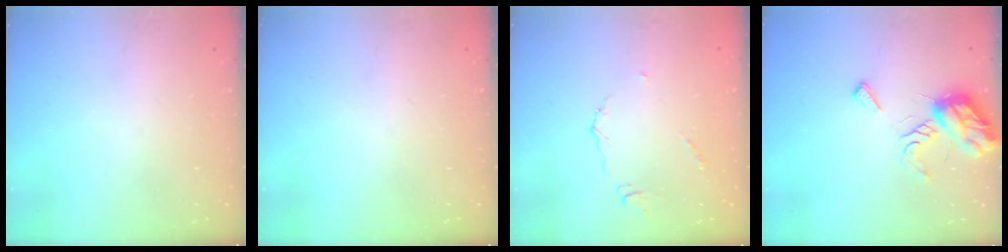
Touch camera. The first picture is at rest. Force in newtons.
{"total": 0.0}
{"total": 4.3, "press": 4.3, "slide": 0.5}
{"total": 12.3, "press": 12.3, "slide": 1.0}